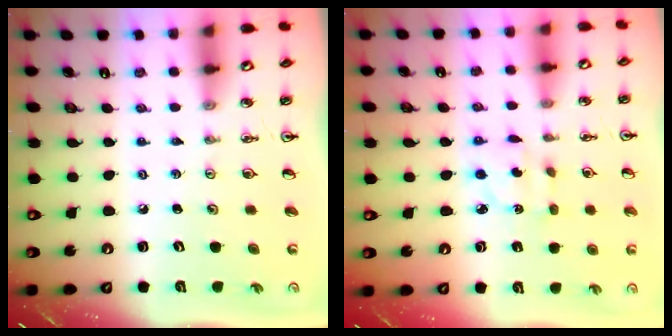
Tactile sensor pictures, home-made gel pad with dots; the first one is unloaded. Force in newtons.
{"total": 2.9, "press": 2.9, "slide": 0.1}